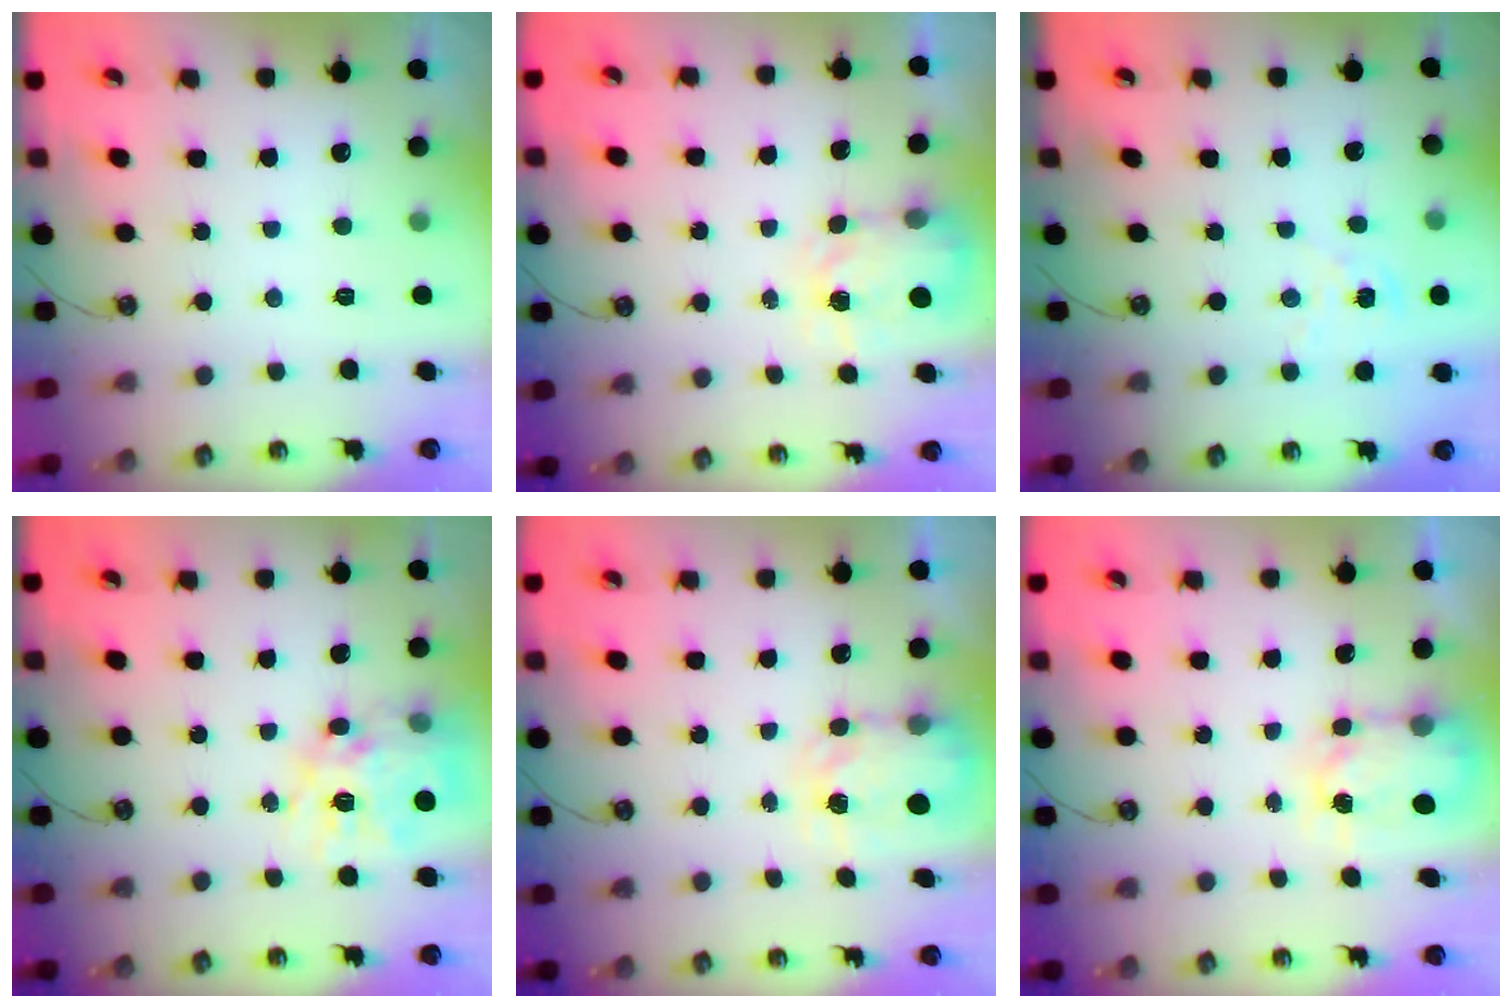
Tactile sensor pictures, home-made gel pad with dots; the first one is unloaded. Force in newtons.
{"total": 4.0, "press": 3.9, "slide": 0.7}
{"total": 1.4, "press": 1.4, "slide": 0.2}
{"total": 16.1, "press": 16.0, "slide": 1.5}
{"total": 5.0, "press": 5.0, "slide": 0.3}
{"total": 5.4, "press": 5.4, "slide": 0.4}